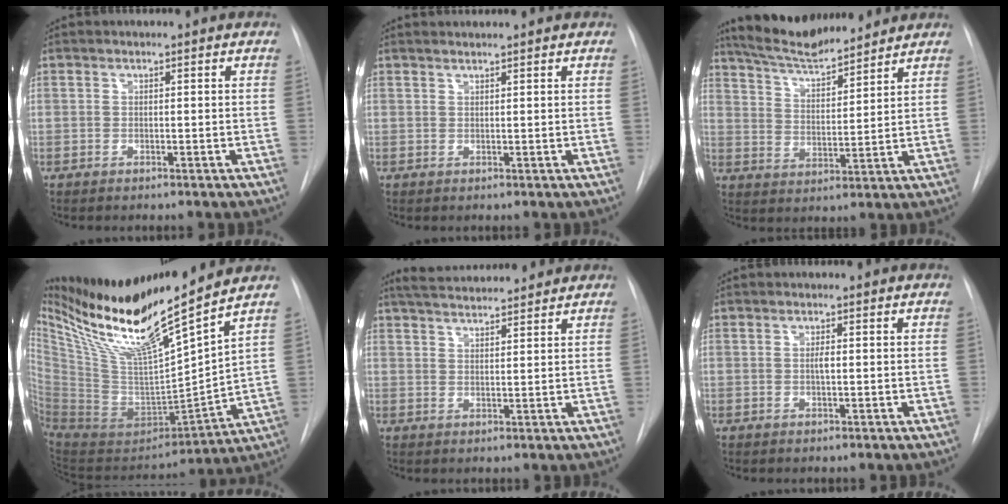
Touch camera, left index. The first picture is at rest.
{"total": 2.4, "force": [2.3, -0.1, 0.7], "torque": [-0.010, 0.017, 0.036]}
{"total": 12.5, "force": [11.4, 1.8, 4.8], "torque": [-0.085, 0.008, 0.197]}
{"total": 23.5, "force": [17.2, 0.6, 15.9], "torque": [-0.277, -0.011, 0.315]}
{"total": 9.9, "force": [9.1, 1.5, 3.6], "torque": [-0.063, 0.020, 0.139]}
{"total": 1.0, "force": [0.0, 0.2, 1.0], "torque": [-0.020, -0.002, 0.000]}